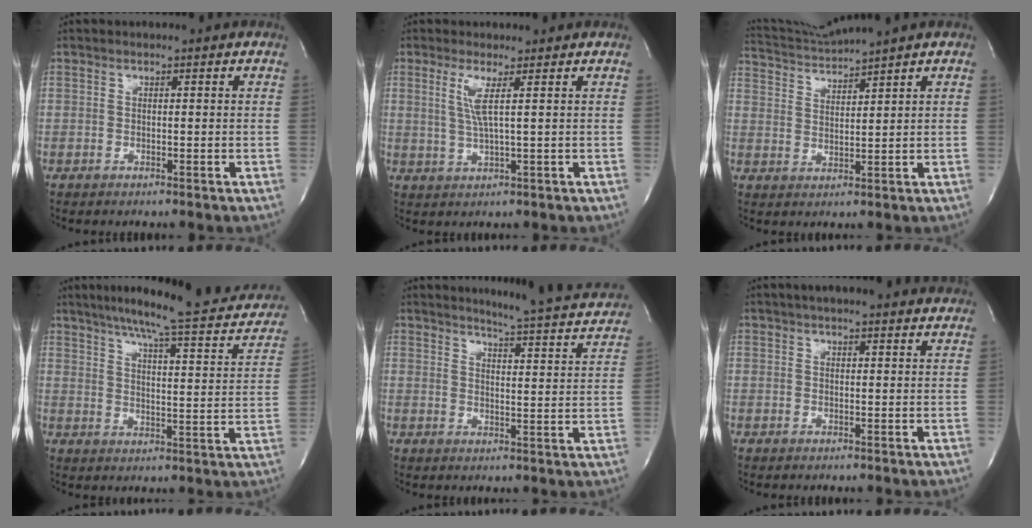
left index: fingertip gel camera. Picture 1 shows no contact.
{"total": 3.4, "force": [1.0, -0.5, 3.2], "torque": [-0.073, -0.008, 0.022]}
{"total": 5.7, "force": [5.3, -2.0, 0.5], "torque": [-0.025, -0.001, 0.110]}
{"total": 22.1, "force": [18.8, 3.1, 11.1], "torque": [-0.154, -0.020, 0.234]}
{"total": 15.9, "force": [15.1, 0.7, 4.9], "torque": [-0.068, -0.064, 0.165]}
{"total": 14.0, "force": [12.7, 1.9, 5.8], "torque": [-0.079, 0.027, 0.154]}